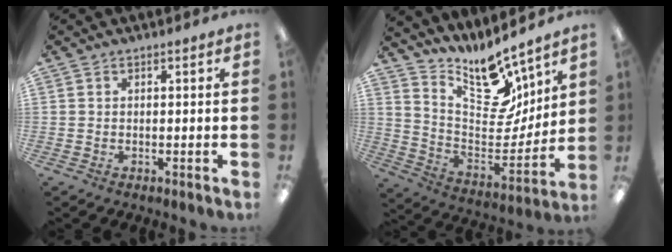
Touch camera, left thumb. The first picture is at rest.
{"total": 15.6, "force": [12.4, 6.6, 6.7], "torque": [-0.106, -0.105, 0.223]}